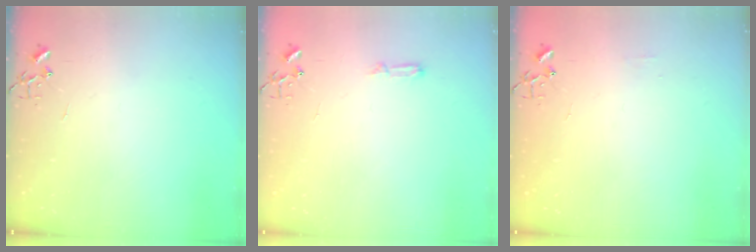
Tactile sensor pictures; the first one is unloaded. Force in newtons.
{"total": 4.8, "press": 4.8, "slide": 0.5}
{"total": 3.9, "press": 3.8, "slide": 0.6}